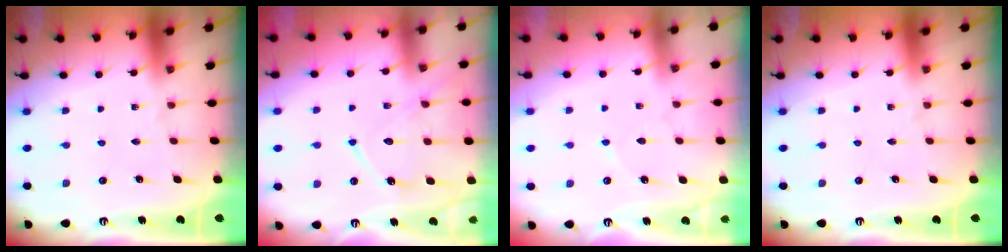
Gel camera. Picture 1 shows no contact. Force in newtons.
{"total": 13.1, "press": 13.1, "slide": 1.1}
{"total": 3.3, "press": 3.2, "slide": 0.5}
{"total": 0.0}